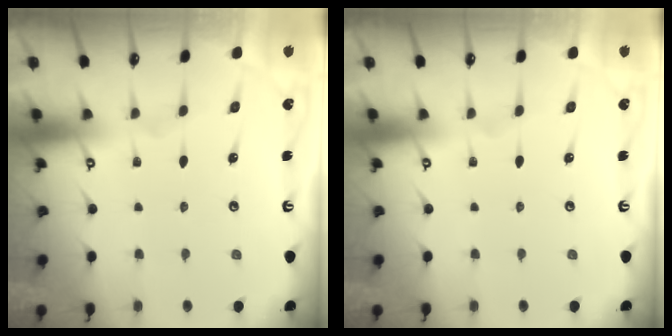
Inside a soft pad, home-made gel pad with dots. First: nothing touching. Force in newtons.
{"total": 0.0}